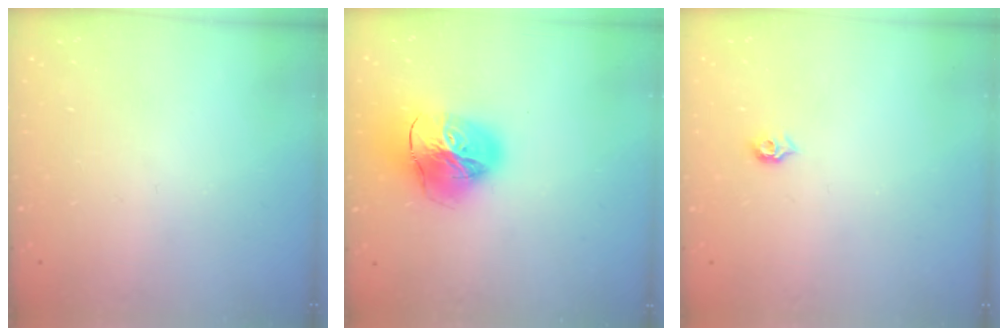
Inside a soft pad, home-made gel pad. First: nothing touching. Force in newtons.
{"total": 23.3, "press": 23.2, "slide": 2.4}
{"total": 5.3, "press": 5.2, "slide": 0.8}